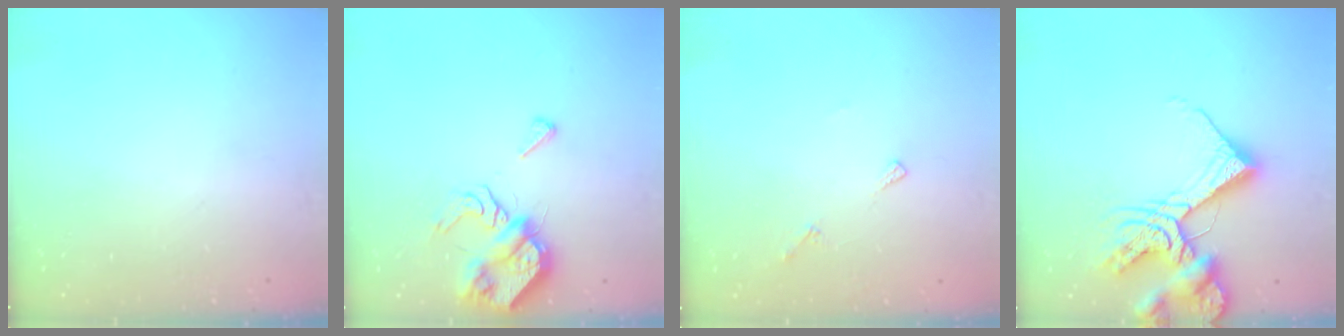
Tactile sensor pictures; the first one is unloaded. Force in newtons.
{"total": 8.3, "press": 8.3, "slide": 0.4}
{"total": 5.2, "press": 5.2, "slide": 0.5}
{"total": 16.5, "press": 16.4, "slide": 1.9}